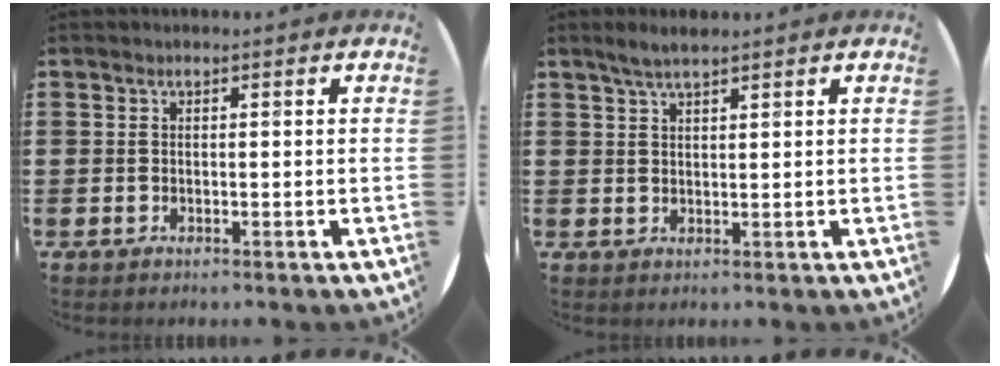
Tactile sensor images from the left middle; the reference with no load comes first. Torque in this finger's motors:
{"motor_torque": [0.26, -0.21, 0.05, 0.04]}